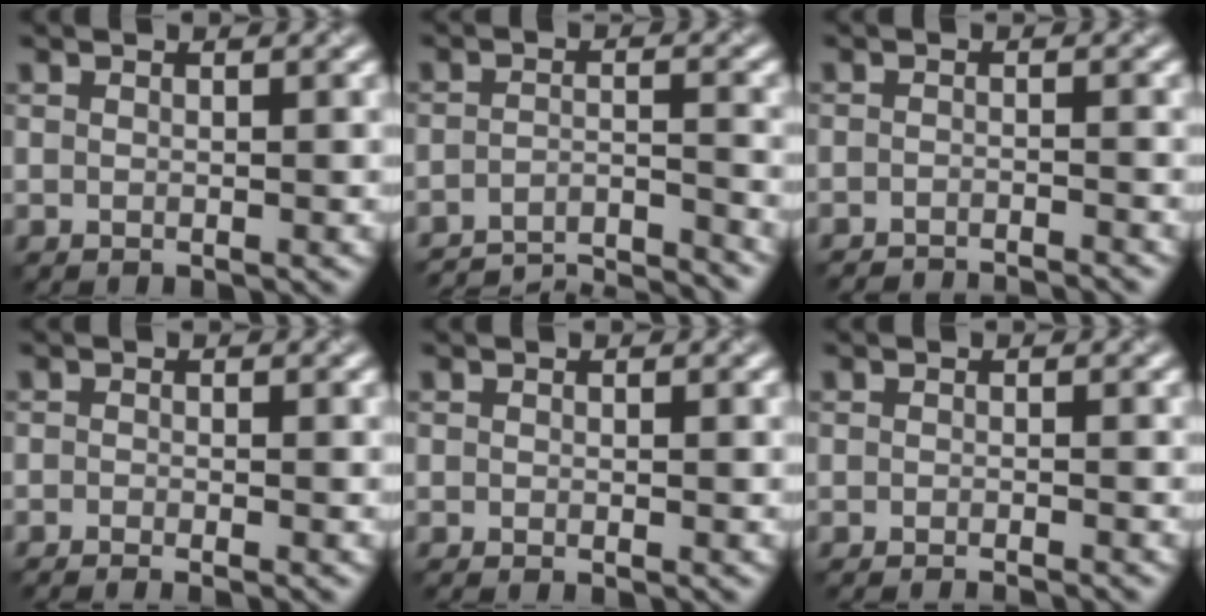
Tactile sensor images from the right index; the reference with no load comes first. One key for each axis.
{"total": 9.9, "fx": -9.4, "fy": 1.6, "fz": 2.8, "tx": -0.039, "ty": -0.008, "tz": -0.135}
{"total": 5.0, "fx": -4.9, "fy": 0.3, "fz": 1.0, "tx": -0.015, "ty": -0.004, "tz": -0.070}
{"total": 1.9, "fx": -1.6, "fy": 0.0, "fz": 1.0, "tx": -0.023, "ty": -0.001, "tz": -0.027}
{"total": 0.6, "fx": -0.5, "fy": -0.2, "fz": 0.3, "tx": -0.006, "ty": -0.002, "tz": -0.010}
{"total": 2.3, "fx": -2.1, "fy": 0.1, "fz": 0.9, "tx": -0.014, "ty": 0.002, "tz": -0.031}